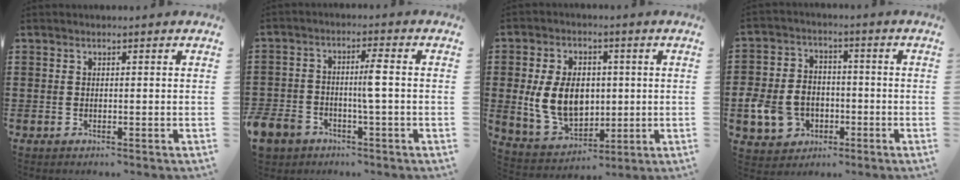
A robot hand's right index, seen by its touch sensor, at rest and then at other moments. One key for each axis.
{"total": 5.2, "fx": -2.2, "fy": 2.2, "fz": 4.2, "tx": -0.110, "ty": -0.003, "tz": -0.054}
{"total": 10.0, "fx": 0.5, "fy": 7.2, "fz": 6.9, "tx": -0.166, "ty": 0.009, "tz": 0.006}
{"total": 8.1, "fx": -2.3, "fy": 6.7, "fz": 3.9, "tx": -0.113, "ty": 0.018, "tz": -0.044}